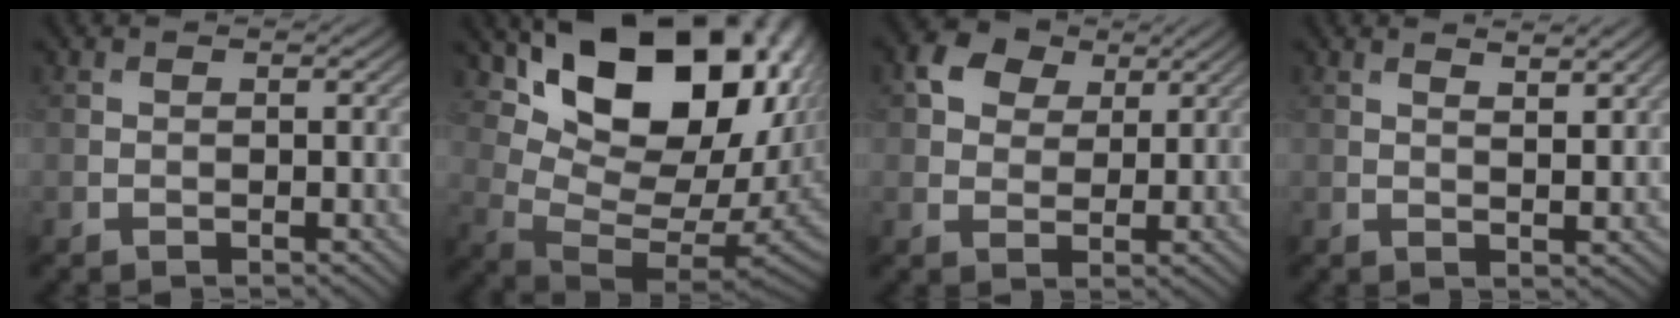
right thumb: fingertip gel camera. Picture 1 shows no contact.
{"total": 19.8, "force": [8.4, 11.1, 14.1], "torque": [-0.220, 0.017, 0.155]}
{"total": 5.7, "force": [3.0, 4.1, 2.6], "torque": [-0.065, 0.004, 0.052]}
{"total": 3.2, "force": [2.3, 0.2, 2.2], "torque": [-0.035, -0.002, 0.042]}